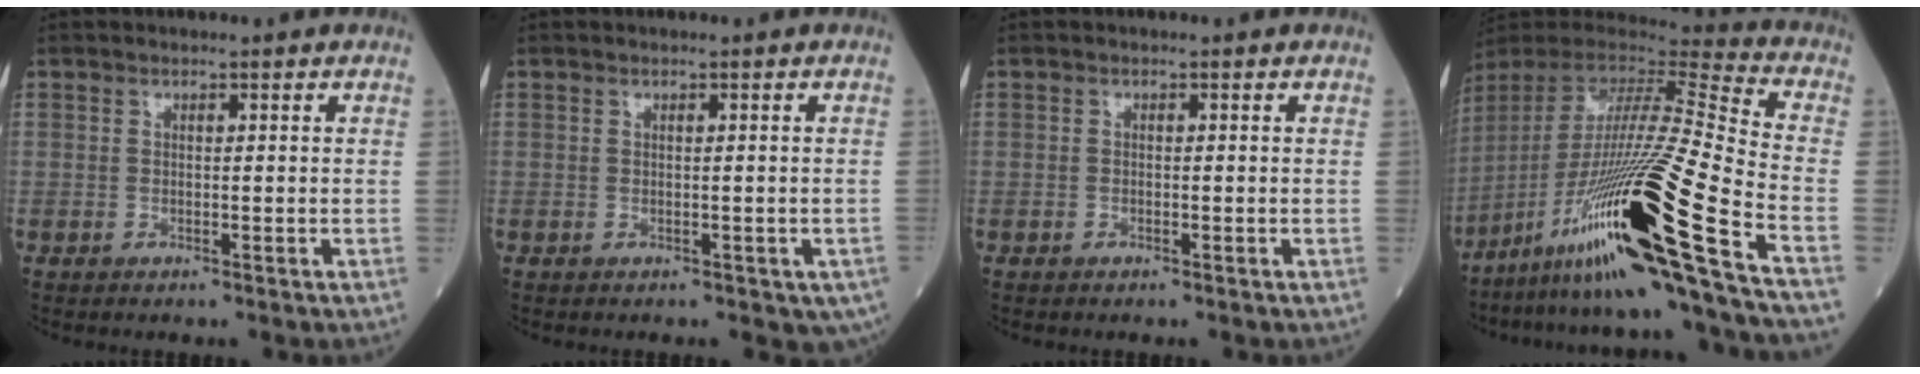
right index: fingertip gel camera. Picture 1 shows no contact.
{"total": 4.5, "force": [-1.3, 2.4, 3.6], "torque": [-0.057, -0.002, -0.014]}
{"total": 0.5, "force": [-0.3, 0.4, 0.2], "torque": [-0.011, 0.001, -0.006]}
{"total": 33.2, "force": [-16.6, 0.4, 28.8], "torque": [-0.531, -0.066, -0.305]}